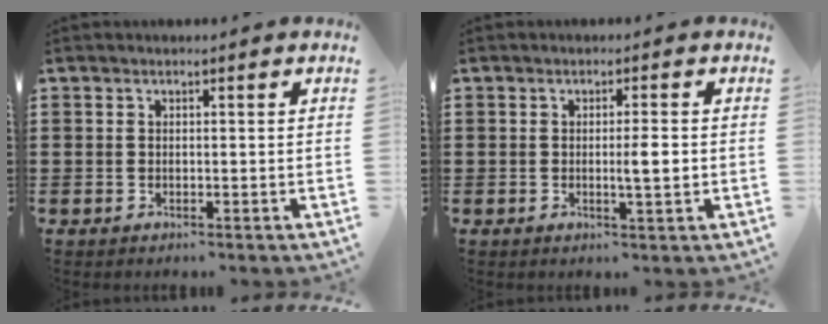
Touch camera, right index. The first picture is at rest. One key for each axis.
{"total": 3.2, "fx": -0.2, "fy": 0.4, "fz": 3.2, "tx": -0.056, "ty": -0.004, "tz": -0.004}